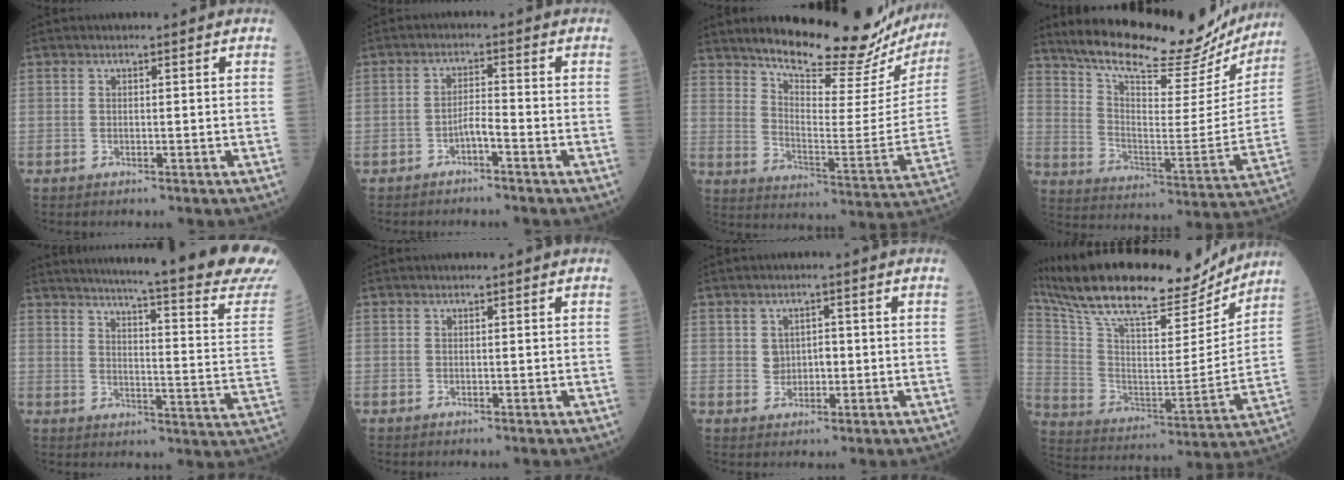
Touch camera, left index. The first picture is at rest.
{"total": 2.4, "force": [-1.6, 0.1, 1.7], "torque": [-0.029, 0.002, -0.031]}
{"total": 22.9, "force": [21.2, 3.9, 7.9], "torque": [-0.116, -0.081, 0.275]}
{"total": 25.2, "force": [22.5, 6.1, 9.8], "torque": [-0.157, -0.029, 0.312]}
{"total": 28.9, "force": [26.0, -0.3, 12.7], "torque": [-0.193, -0.119, 0.308]}
{"total": 0.0}
{"total": 2.8, "force": [0.1, 2.3, 1.7], "torque": [-0.025, 0.008, 0.006]}
{"total": 26.0, "force": [22.4, 6.0, 11.6], "torque": [-0.219, 0.005, 0.354]}